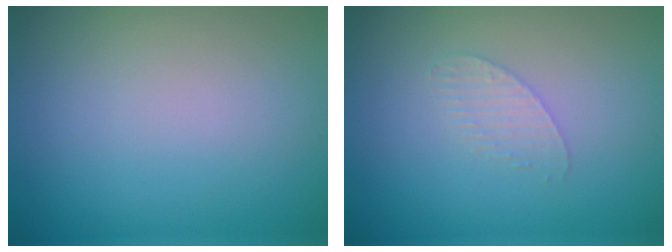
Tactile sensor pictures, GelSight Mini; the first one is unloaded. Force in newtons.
{"total": 1.4, "press": 1.4, "slide": 0.1}